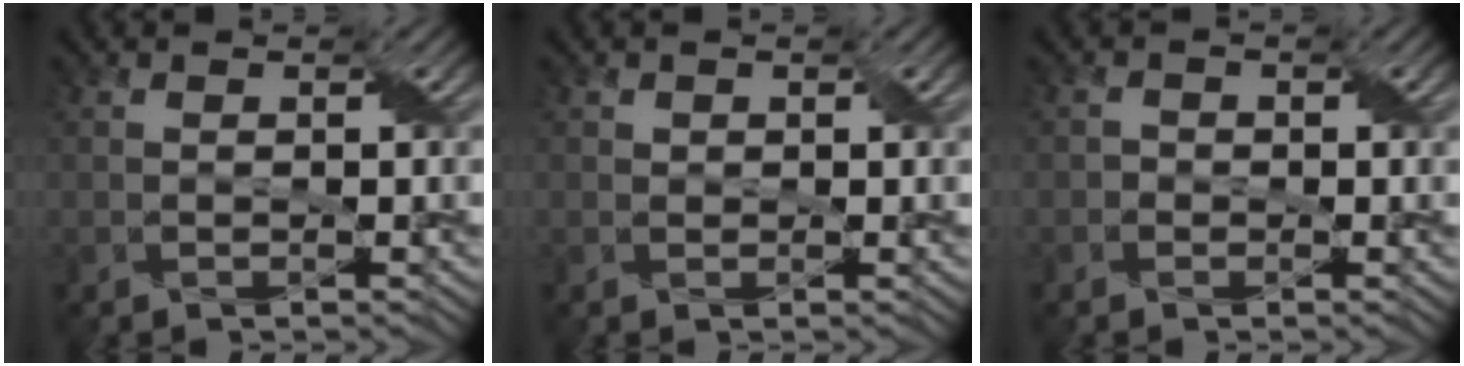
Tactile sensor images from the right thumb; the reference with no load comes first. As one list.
[{"total": 0.6, "force": [0.4, 0.4, 0.0], "torque": [-0.004, 0.000, 0.007]}, {"total": 0.9, "force": [-0.4, 0.8, 0.1], "torque": [0.000, 0.000, -0.006]}]